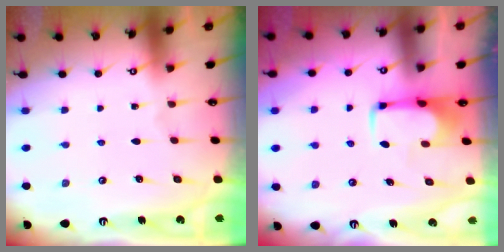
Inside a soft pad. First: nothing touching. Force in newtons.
{"total": 1.8, "press": 1.7, "slide": 0.5}